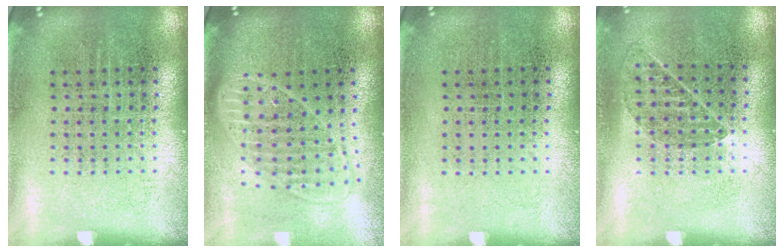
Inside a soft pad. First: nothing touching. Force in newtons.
{"total": 1.8, "press": 1.5, "slide": 1.0}
{"total": 0.0}
{"total": 0.9, "press": 0.7, "slide": 0.5}